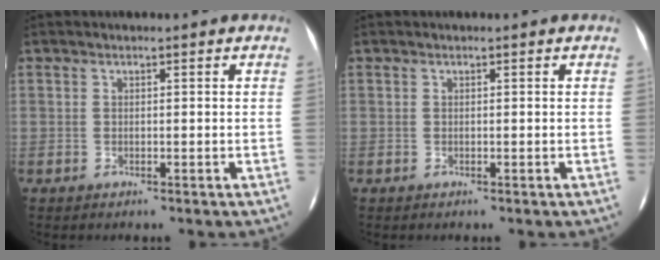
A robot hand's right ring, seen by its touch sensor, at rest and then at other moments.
{"total": 0.0}